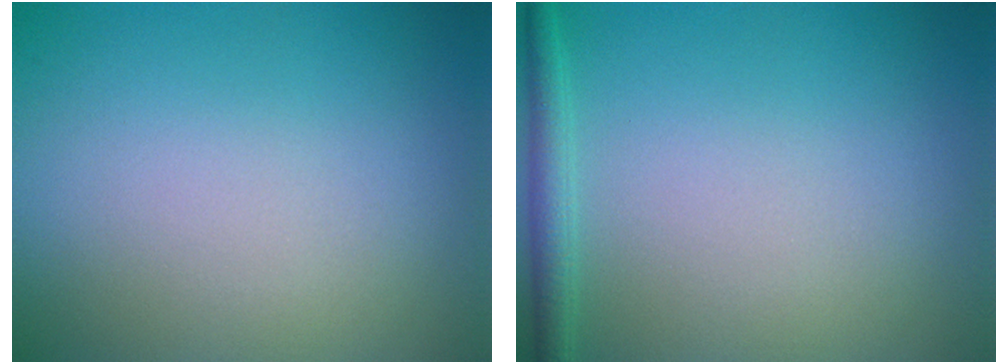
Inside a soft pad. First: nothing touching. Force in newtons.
{"total": 1.7, "press": 1.7, "slide": 0.1}